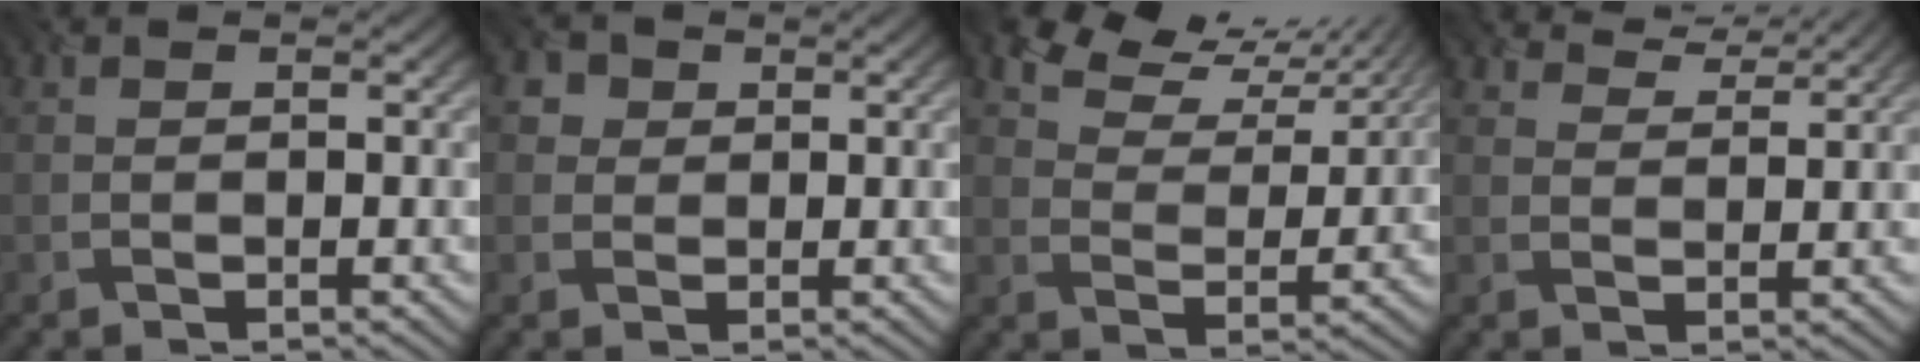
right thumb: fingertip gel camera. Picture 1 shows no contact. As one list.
[{"total": 3.1, "force": [1.4, 2.7, 0.7], "torque": [-0.022, -0.006, 0.013]}, {"total": 8.8, "force": [7.5, 3.1, 3.5], "torque": [-0.079, 0.008, 0.117]}, {"total": 3.5, "force": [3.4, 0.6, 0.6], "torque": [-0.020, -0.005, 0.065]}]